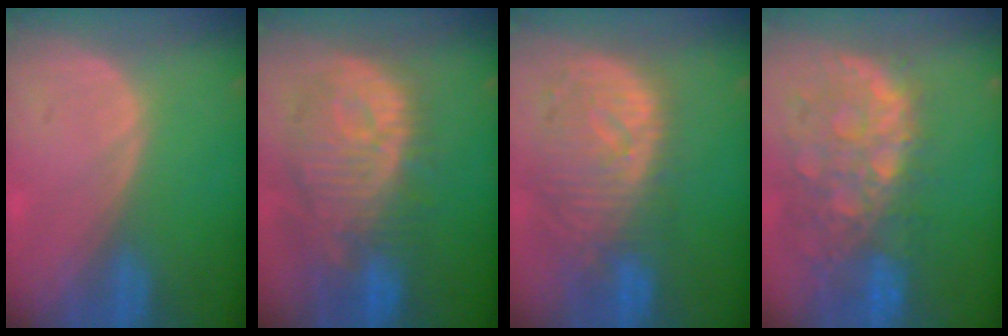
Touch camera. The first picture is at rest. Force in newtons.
{"total": 12.5, "press": 11.1, "slide": 5.6}
{"total": 11.2, "press": 9.8, "slide": 5.4}
{"total": 12.2, "press": 10.1, "slide": 6.8}